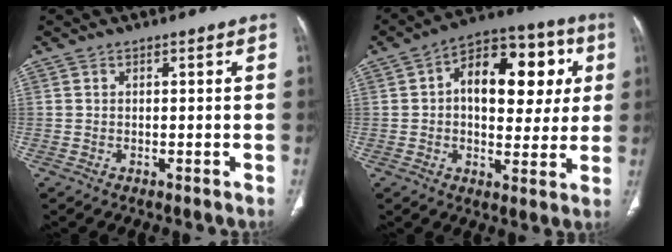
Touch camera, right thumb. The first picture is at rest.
{"total": 18.2, "force": [3.6, 10.6, 14.3], "torque": [-0.158, 0.021, 0.048]}